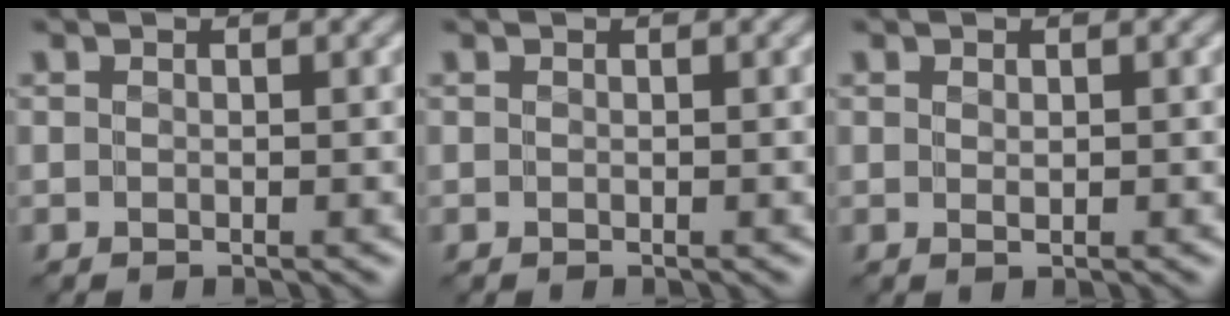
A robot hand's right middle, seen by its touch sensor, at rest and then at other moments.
{"total": 0.0}
{"total": 0.7, "force": [0.1, 0.4, 0.5], "torque": [-0.009, 0.001, 0.003]}